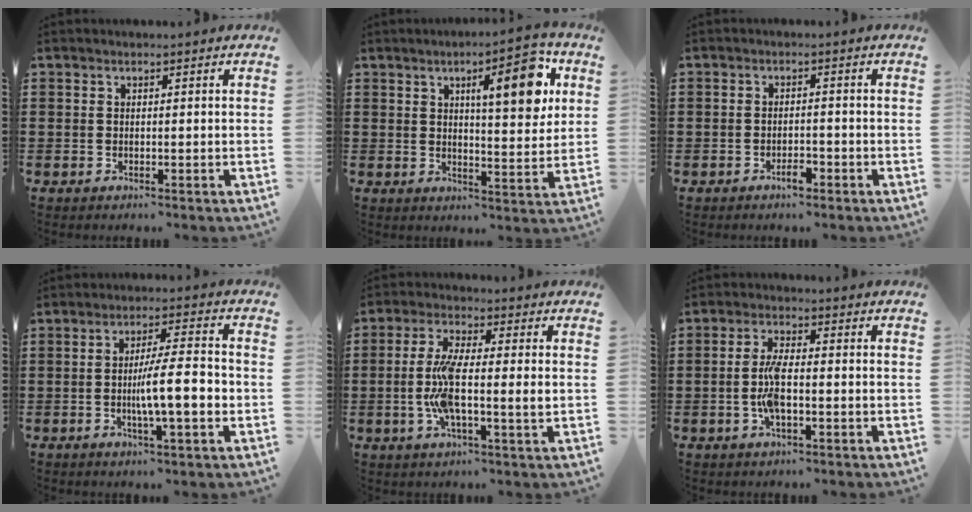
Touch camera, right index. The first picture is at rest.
{"total": 11.0, "force": [4.7, 3.7, 9.2], "torque": [-0.127, -0.011, 0.070]}
{"total": 2.3, "force": [-1.6, 0.7, 1.5], "torque": [-0.029, 0.001, -0.031]}
{"total": 8.6, "force": [-1.5, 1.5, 8.3], "torque": [-0.133, 0.000, -0.028]}
{"total": 8.3, "force": [-1.0, 2.0, 8.0], "torque": [-0.167, -0.008, -0.025]}
{"total": 5.5, "force": [-1.1, 1.6, 5.1], "torque": [-0.112, -0.002, -0.027]}